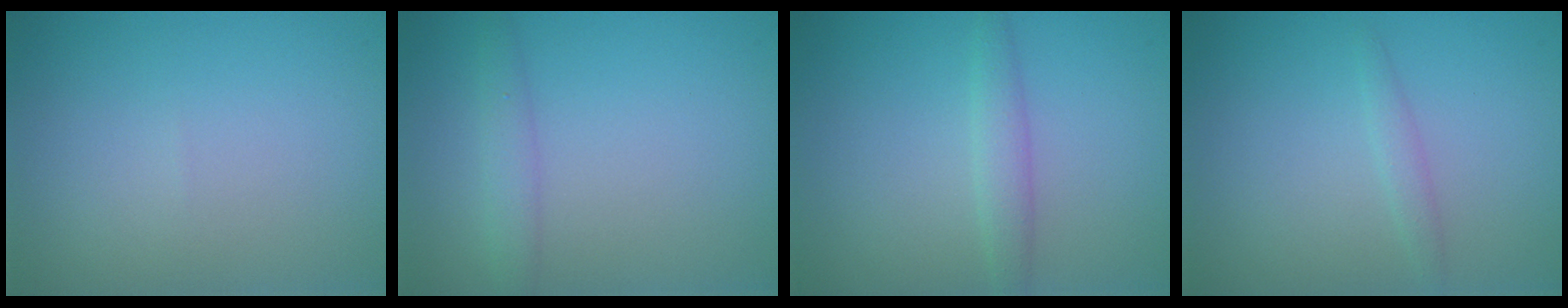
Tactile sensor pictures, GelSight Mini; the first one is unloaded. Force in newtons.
{"total": 1.7, "press": 1.7, "slide": 0.1}
{"total": 1.8, "press": 1.8, "slide": 0.1}
{"total": 0.5, "press": 0.5, "slide": 0.1}